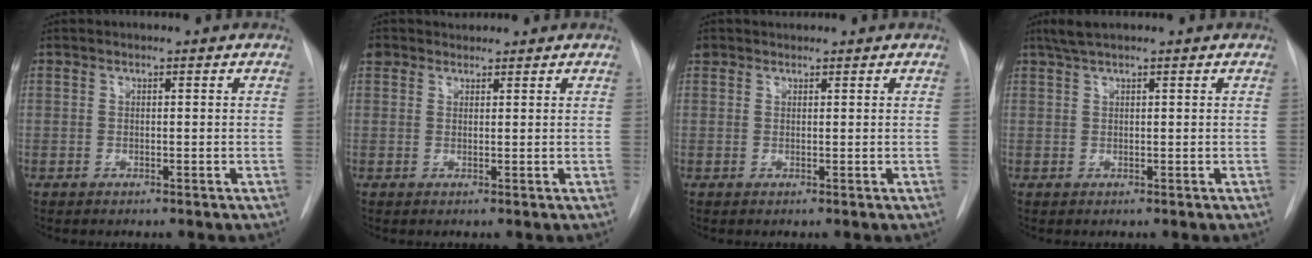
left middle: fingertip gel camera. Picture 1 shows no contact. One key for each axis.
{"total": 2.6, "fx": 2.1, "fy": 1.6, "fz": 0.0, "tx": -0.003, "ty": 0.020, "tz": 0.038}
{"total": 1.4, "fx": 1.2, "fy": 0.7, "fz": -0.1, "tx": 0.000, "ty": 0.015, "tz": 0.020}
{"total": 2.5, "fx": 1.9, "fy": 0.0, "fz": 1.6, "tx": -0.040, "ty": 0.014, "tz": 0.038}